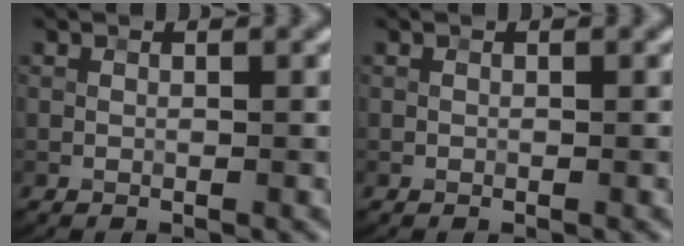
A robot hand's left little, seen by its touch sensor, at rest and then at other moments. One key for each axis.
{"total": 0.0}